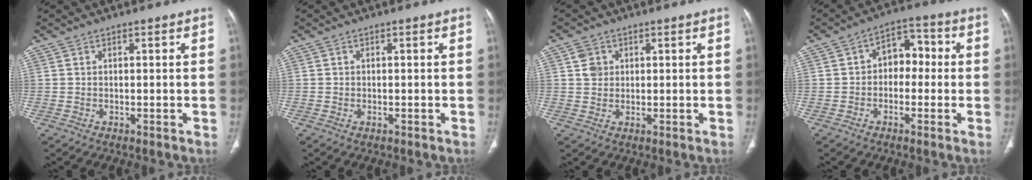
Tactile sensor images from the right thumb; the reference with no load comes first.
{"total": 0.6, "force": [-0.2, 0.3, 0.5], "torque": [-0.012, 0.005, -0.002]}
{"total": 3.1, "force": [1.0, 2.6, 1.2], "torque": [-0.009, -0.002, 0.019]}
{"total": 7.3, "force": [-0.3, 5.2, 5.1], "torque": [-0.043, 0.031, -0.018]}